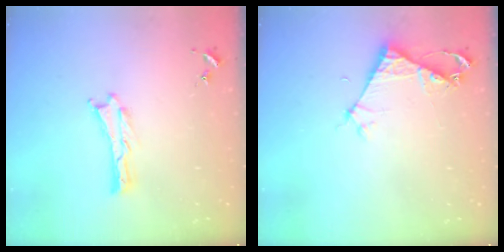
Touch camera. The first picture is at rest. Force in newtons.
{"total": 4.0, "press": 4.0, "slide": 0.3}